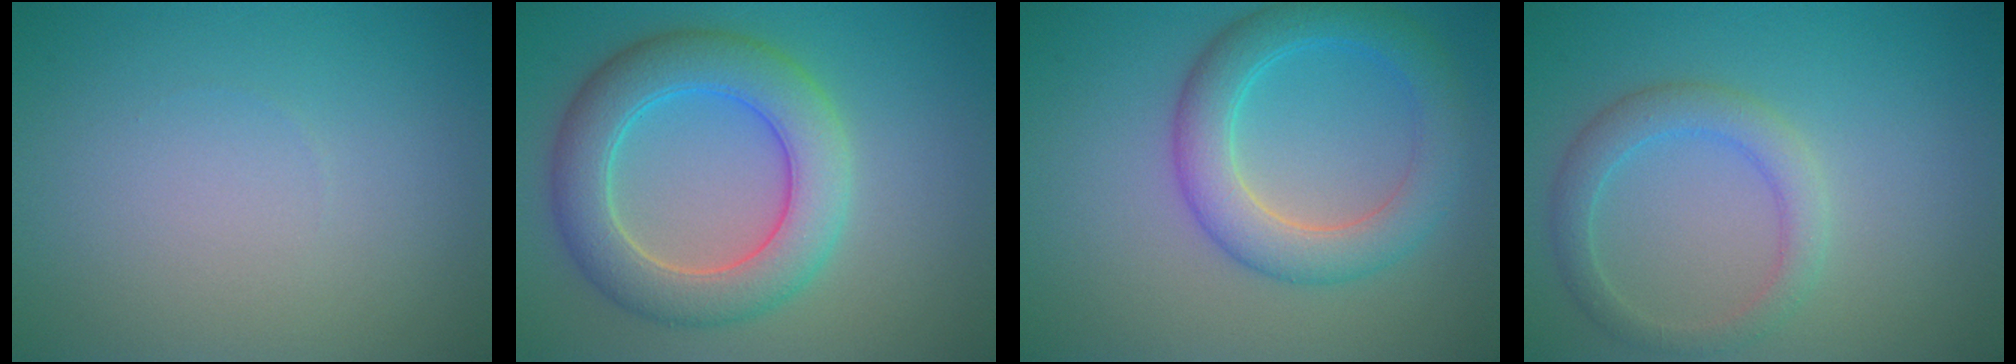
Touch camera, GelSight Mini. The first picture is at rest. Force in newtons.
{"total": 7.0, "press": 7.0, "slide": 0.6}
{"total": 5.1, "press": 5.1, "slide": 0.1}
{"total": 2.8, "press": 2.8, "slide": 0.1}